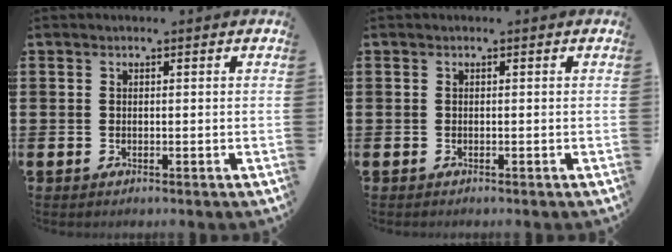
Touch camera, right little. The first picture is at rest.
{"total": 0.0}